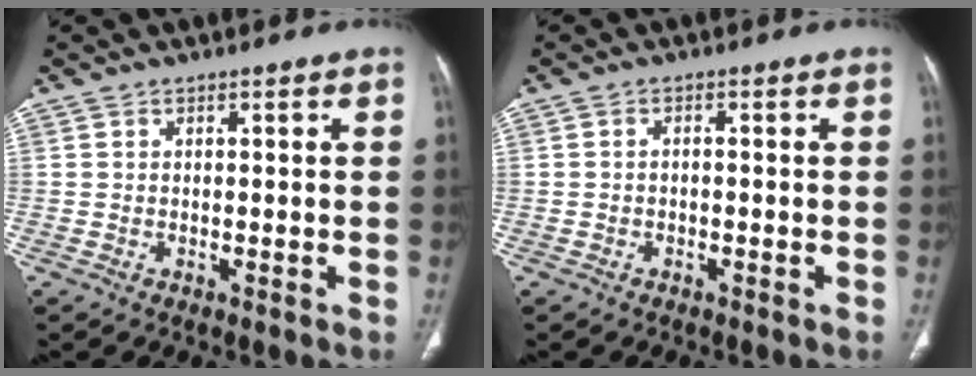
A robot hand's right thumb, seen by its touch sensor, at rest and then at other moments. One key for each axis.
{"total": 1.0, "fx": -0.3, "fy": 0.6, "fz": 0.7, "tx": -0.012, "ty": 0.004, "tz": -0.007}